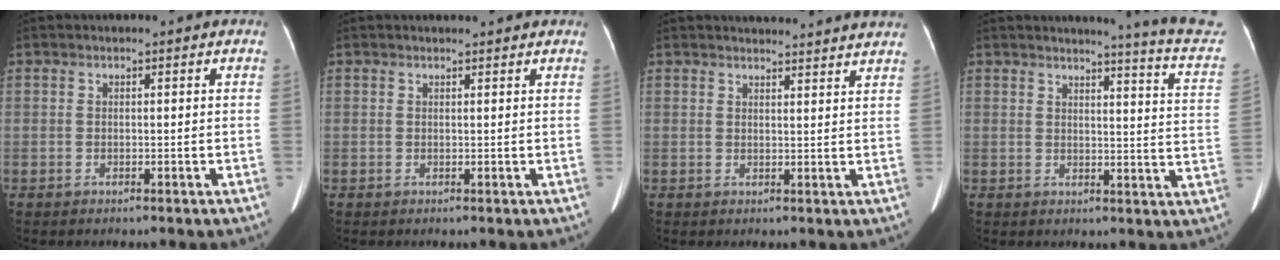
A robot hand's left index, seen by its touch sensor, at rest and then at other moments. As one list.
[{"total": 2.6, "force": [2.5, 0.2, 0.6], "torque": [-0.012, 0.014, 0.025]}, {"total": 11.2, "force": [11.0, 0.1, 2.4], "torque": [-0.021, -0.005, 0.108]}, {"total": 13.1, "force": [12.6, -1.5, 3.4], "torque": [-0.036, -0.106, 0.114]}]